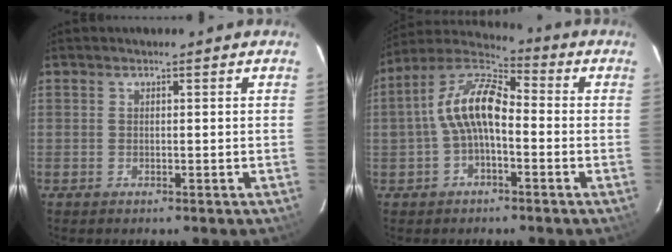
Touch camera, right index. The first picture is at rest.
{"total": 11.0, "force": [-1.1, 5.1, 9.6], "torque": [-0.198, 0.025, -0.024]}